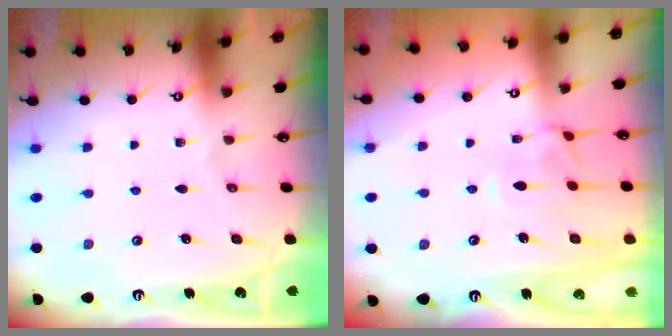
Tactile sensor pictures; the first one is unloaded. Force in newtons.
{"total": 0.7, "press": 0.4, "slide": 0.6}